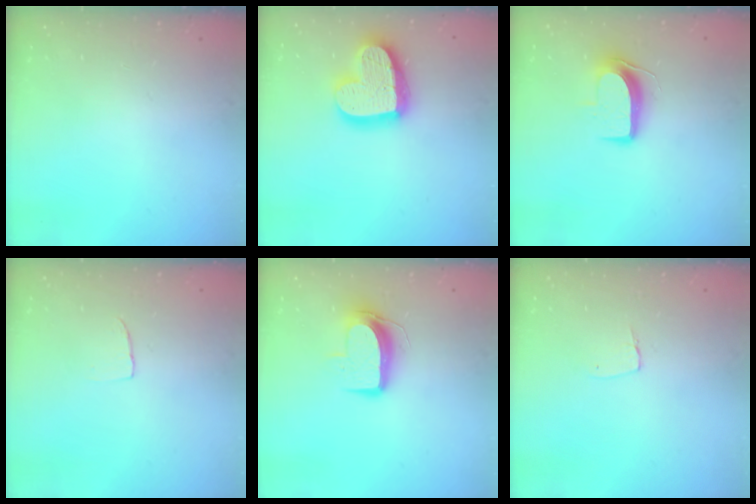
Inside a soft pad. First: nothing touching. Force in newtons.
{"total": 19.6, "press": 19.5, "slide": 1.4}
{"total": 8.8, "press": 8.8, "slide": 0.6}
{"total": 2.4, "press": 2.4, "slide": 0.1}
{"total": 9.7, "press": 9.7, "slide": 0.8}
{"total": 4.4, "press": 4.4, "slide": 0.3}